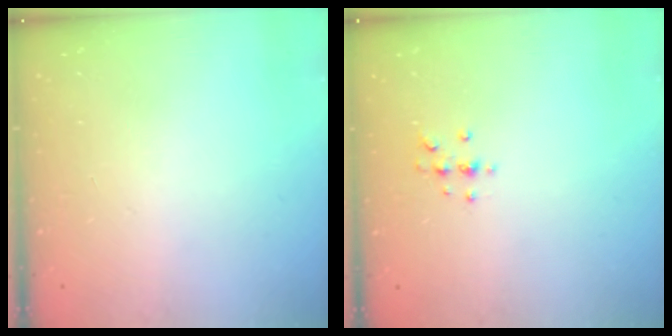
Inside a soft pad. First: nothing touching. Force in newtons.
{"total": 3.7, "press": 3.7, "slide": 0.5}